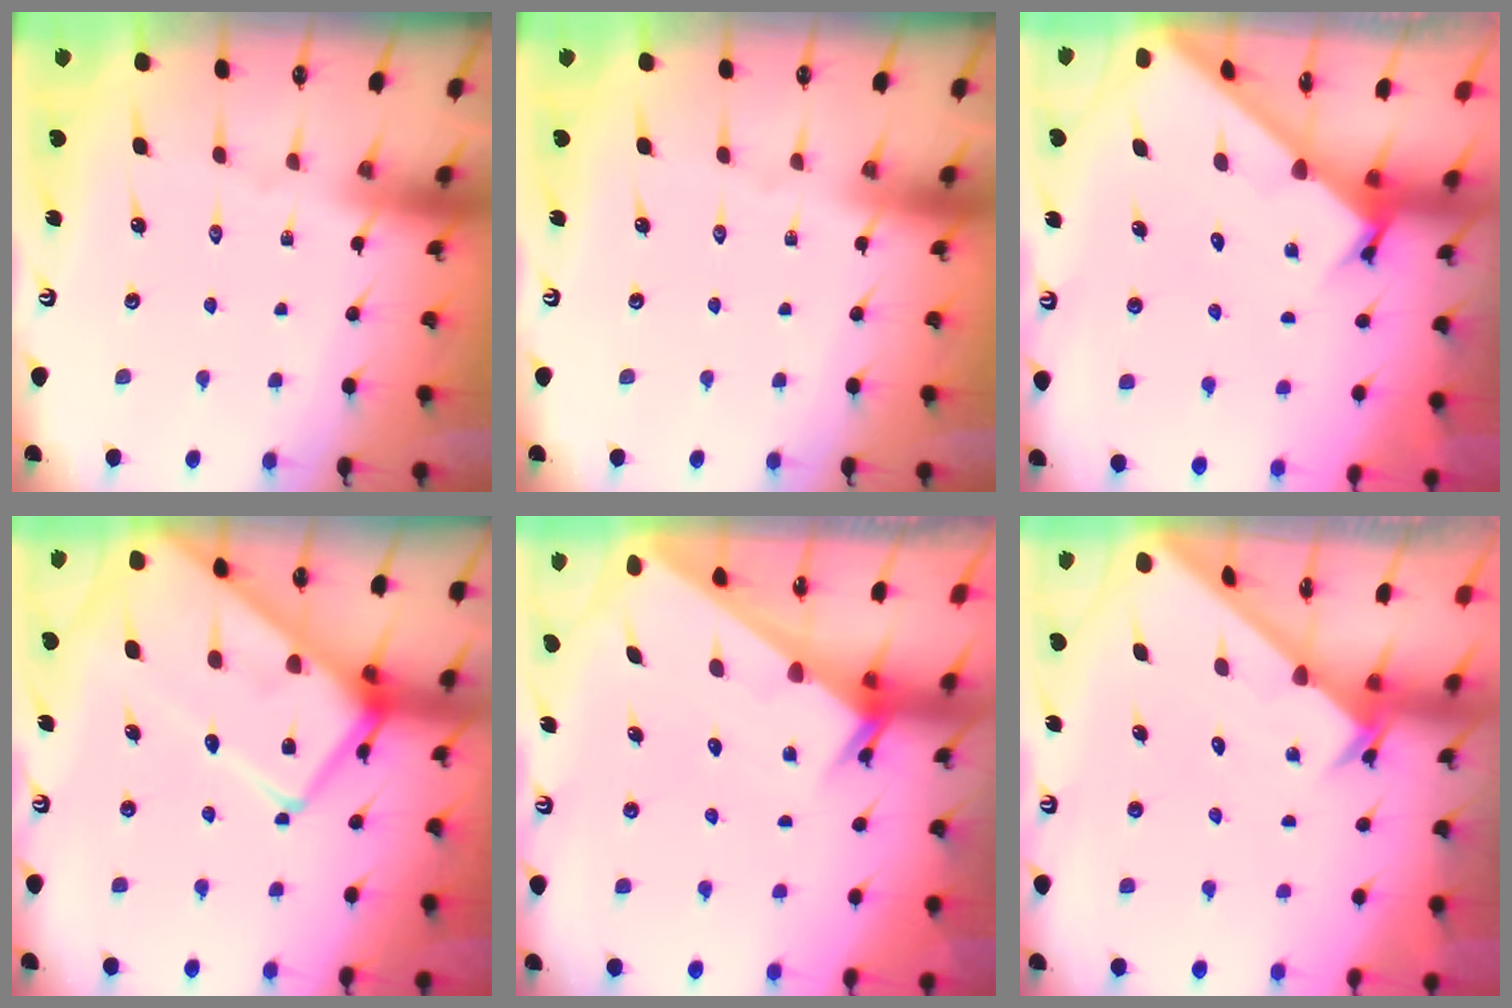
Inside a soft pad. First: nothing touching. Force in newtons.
{"total": 0.0}
{"total": 2.4, "press": 2.4, "slide": 0.2}
{"total": 17.9, "press": 17.9, "slide": 1.6}
{"total": 2.2, "press": 2.2, "slide": 0.1}
{"total": 2.2, "press": 2.2, "slide": 0.2}